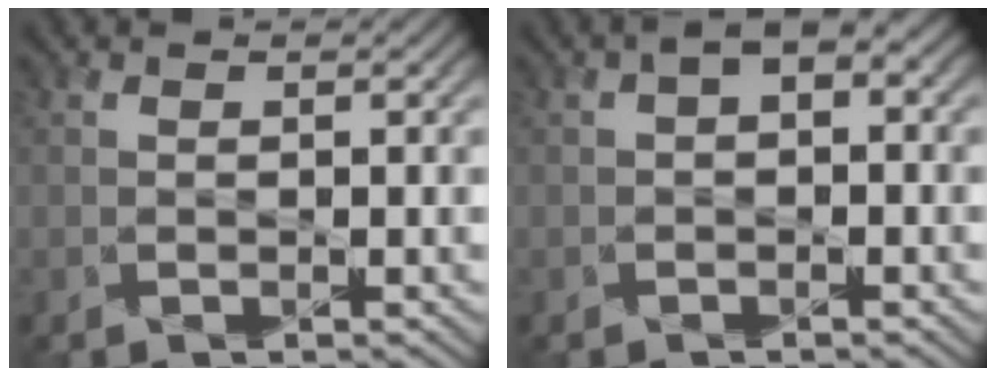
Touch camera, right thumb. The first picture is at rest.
{"total": 2.4, "force": [0.3, 1.1, 2.1], "torque": [-0.039, 0.009, 0.002]}